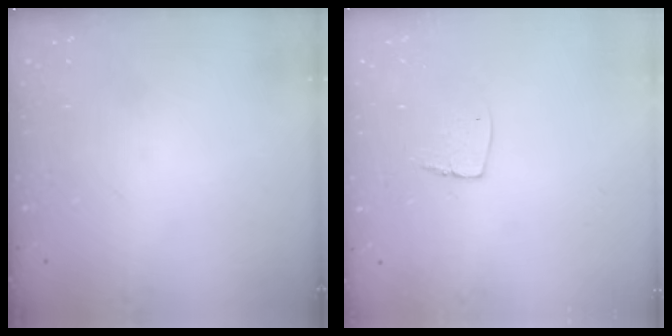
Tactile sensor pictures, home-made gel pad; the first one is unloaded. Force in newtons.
{"total": 5.6, "press": 5.6, "slide": 0.4}